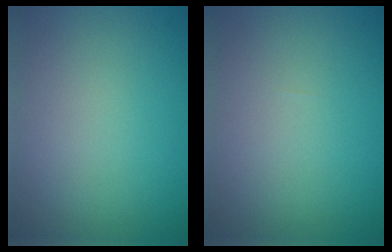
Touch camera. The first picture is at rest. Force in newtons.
{"total": 0.0}